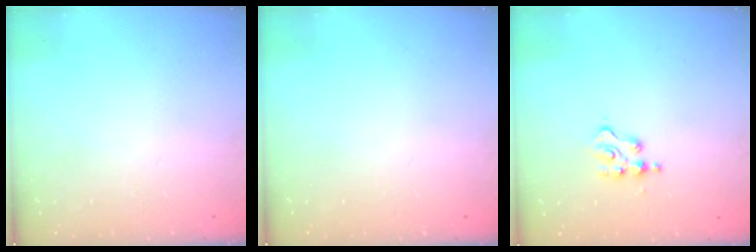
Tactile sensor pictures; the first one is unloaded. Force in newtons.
{"total": 0.0}
{"total": 3.5, "press": 3.5, "slide": 0.4}